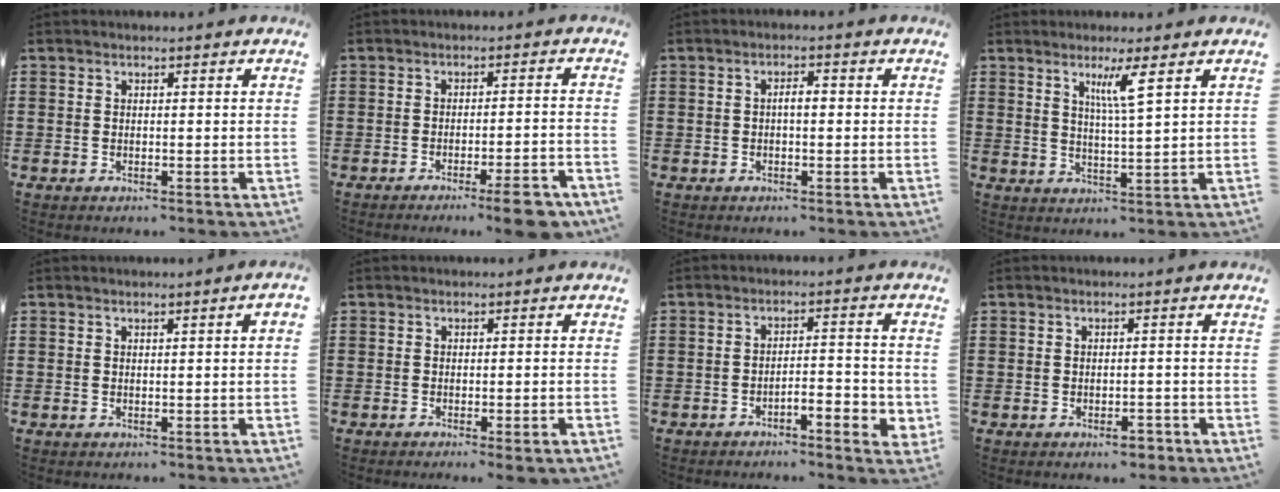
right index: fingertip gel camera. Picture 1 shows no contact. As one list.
[{"total": 5.6, "force": [-4.0, 0.0, 3.9], "torque": [-0.060, -0.009, -0.071]}, {"total": 1.9, "force": [-0.2, 0.6, 1.8], "torque": [-0.034, 0.003, -0.005]}, {"total": 4.4, "force": [2.4, -0.4, 3.7], "torque": [-0.071, -0.007, 0.036]}, {"total": 0.5, "force": [0.0, -0.1, 0.5], "torque": [-0.007, -0.003, 0.000]}, {"total": 1.1, "force": [-0.8, -0.2, 0.7], "torque": [-0.013, -0.005, -0.013]}, {"total": 3.5, "force": [-2.5, 0.5, 2.4], "torque": [-0.041, 0.005, -0.047]}, {"total": 2.1, "force": [-1.8, 0.9, 0.7], "torque": [-0.018, 0.001, -0.035]}]